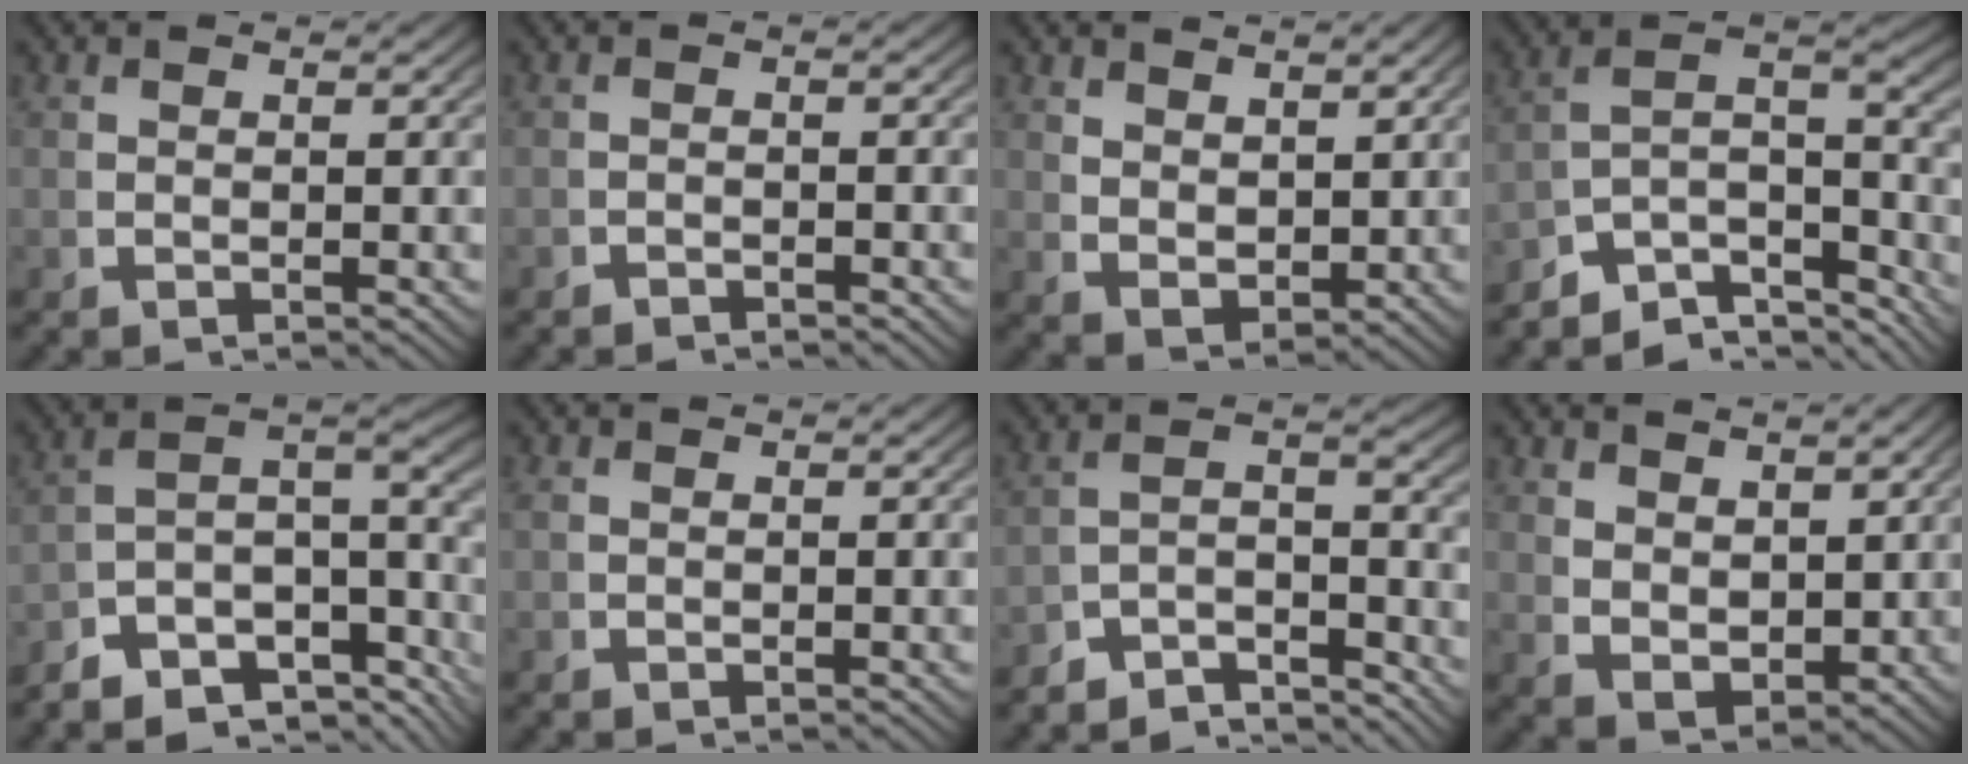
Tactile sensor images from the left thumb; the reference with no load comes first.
{"total": 1.4, "force": [-1.4, 0.2, 0.1], "torque": [-0.001, -0.008, -0.023]}
{"total": 3.1, "force": [1.5, 1.9, 1.9], "torque": [-0.034, -0.017, 0.046]}
{"total": 10.3, "force": [-2.9, 7.1, 7.0], "torque": [-0.138, -0.034, -0.047]}
{"total": 11.7, "force": [-3.2, 7.4, 8.6], "torque": [-0.143, -0.025, -0.055]}
{"total": 0.0}
{"total": 7.0, "force": [-4.3, 3.4, 4.3], "torque": [-0.070, -0.032, -0.067]}
{"total": 3.8, "force": [1.4, 2.5, 2.4], "torque": [-0.050, -0.021, 0.045]}